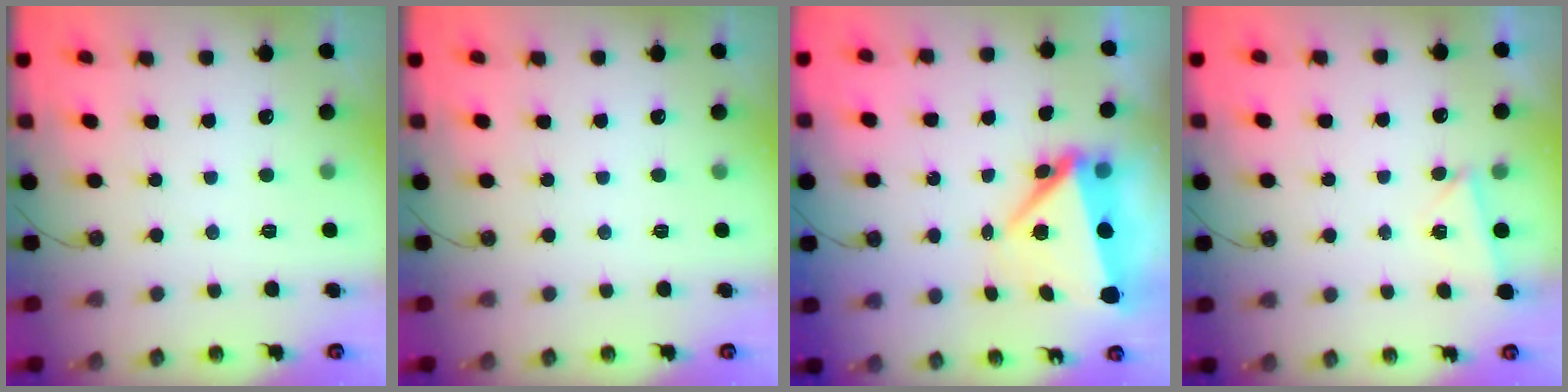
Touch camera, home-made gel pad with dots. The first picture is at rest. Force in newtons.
{"total": 0.0}
{"total": 9.3, "press": 8.2, "slide": 4.3}
{"total": 1.8, "press": 1.4, "slide": 1.2}